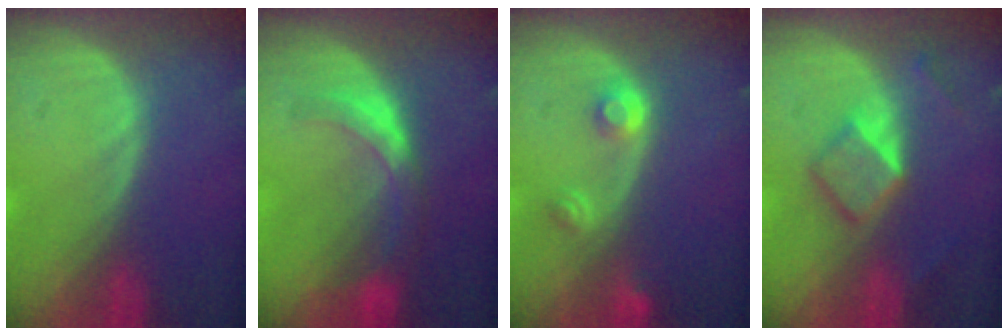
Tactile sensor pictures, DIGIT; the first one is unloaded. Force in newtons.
{"total": 5.8, "press": 5.3, "slide": 2.4}
{"total": 3.0, "press": 2.8, "slide": 1.0}
{"total": 5.2, "press": 4.5, "slide": 2.7}